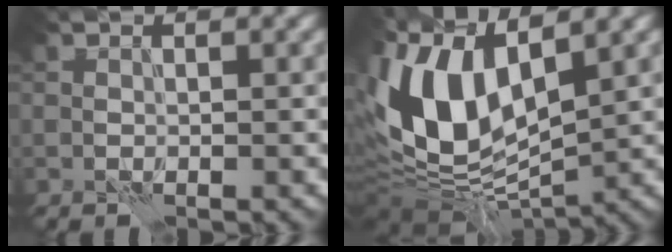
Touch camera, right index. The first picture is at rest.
{"total": 13.3, "force": [1.4, 7.1, 11.2], "torque": [-0.226, 0.007, 0.016]}